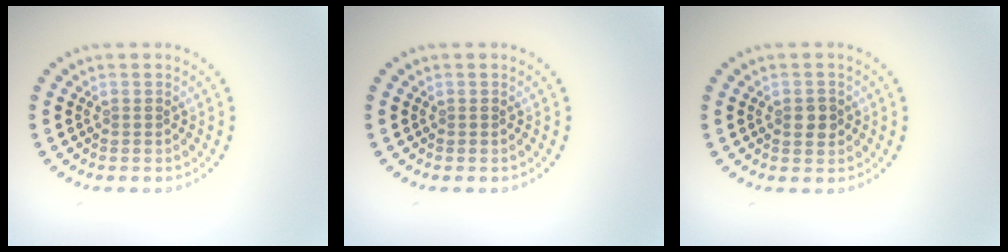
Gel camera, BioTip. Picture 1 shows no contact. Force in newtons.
{"total": 0.0}
{"total": 1.7, "press": 1.7, "slide": 0.1}